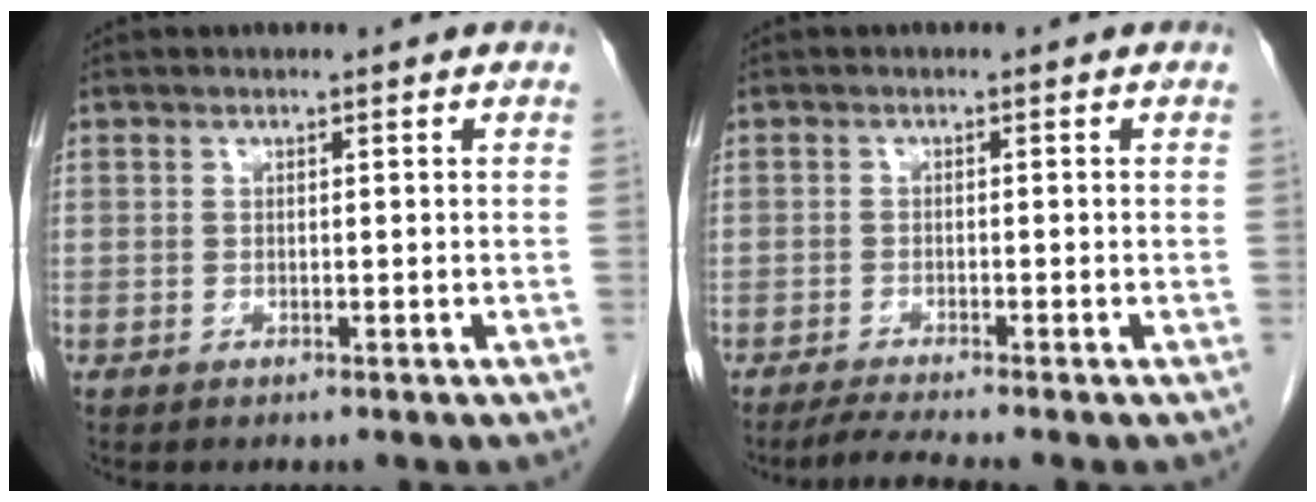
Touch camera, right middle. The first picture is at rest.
{"total": 3.2, "force": [-2.8, -0.9, 1.3], "torque": [-0.031, -0.014, -0.055]}